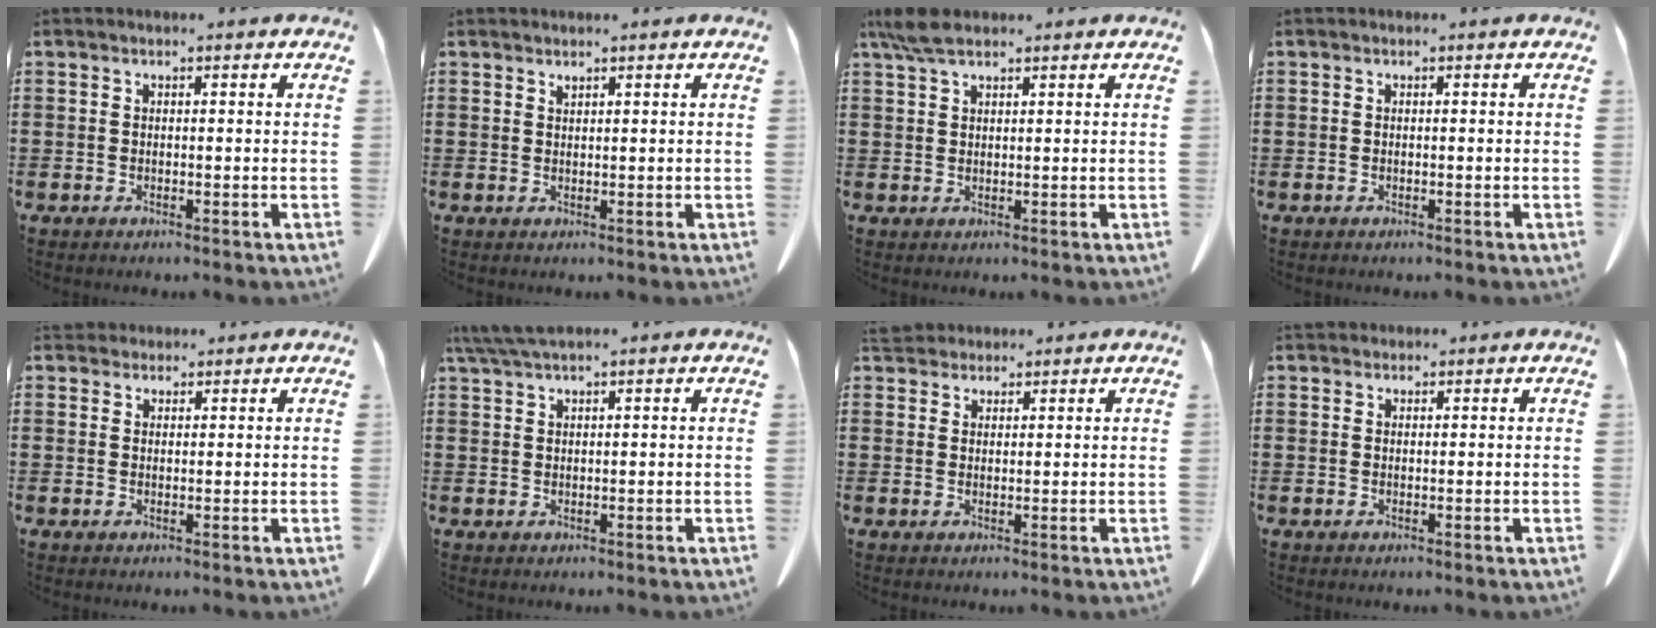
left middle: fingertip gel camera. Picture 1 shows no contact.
{"total": 0.9, "force": [0.8, 0.0, 0.1], "torque": [-0.005, -0.002, 0.017]}
{"total": 4.0, "force": [2.7, 1.3, 2.6], "torque": [-0.059, 0.007, 0.050]}
{"total": 0.0}
{"total": 2.0, "force": [1.8, 0.8, 0.2], "torque": [-0.010, 0.005, 0.036]}
{"total": 3.6, "force": [2.8, 0.2, 2.2], "torque": [-0.048, -0.001, 0.053]}
{"total": 2.9, "force": [2.8, 0.9, 0.4], "torque": [-0.016, -0.001, 0.054]}
{"total": 1.3, "force": [1.2, 0.5, 0.1], "torque": [-0.005, 0.003, 0.023]}